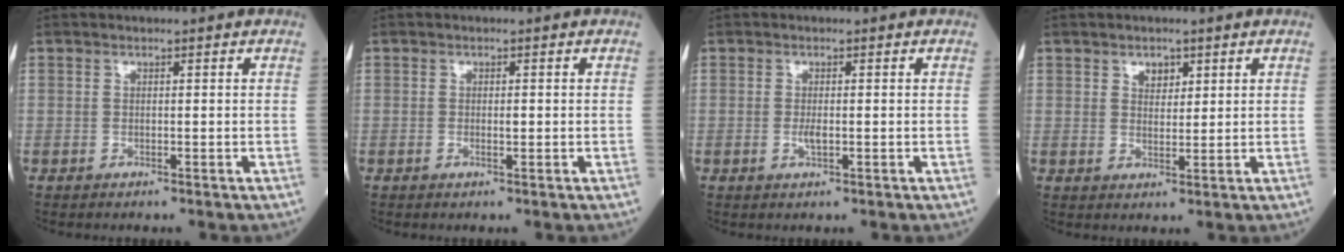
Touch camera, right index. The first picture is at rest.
{"total": 0.9, "force": [-0.1, 0.2, 0.9], "torque": [-0.017, -0.001, -0.001]}
{"total": 1.3, "force": [-0.3, 0.3, 1.3], "torque": [-0.028, -0.002, -0.004]}
{"total": 2.5, "force": [1.5, 1.5, 1.3], "torque": [-0.016, -0.001, 0.027]}